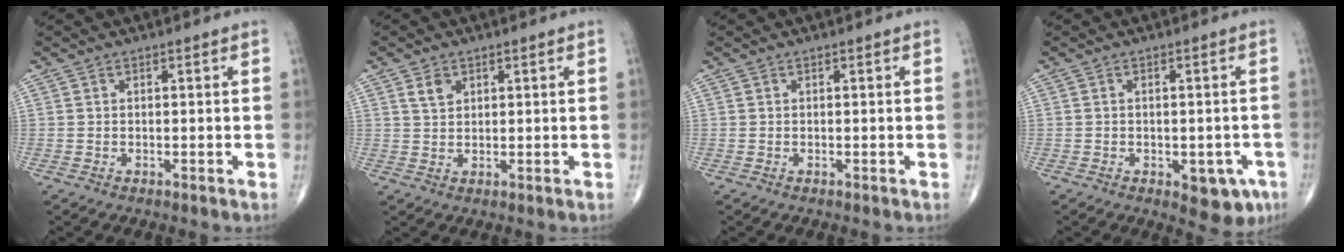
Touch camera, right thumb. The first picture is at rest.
{"total": 2.8, "force": [1.6, 1.8, 1.4], "torque": [-0.018, -0.007, 0.032]}
{"total": 0.0}
{"total": 7.0, "force": [-3.0, 3.6, 5.3], "torque": [-0.033, 0.008, -0.030]}